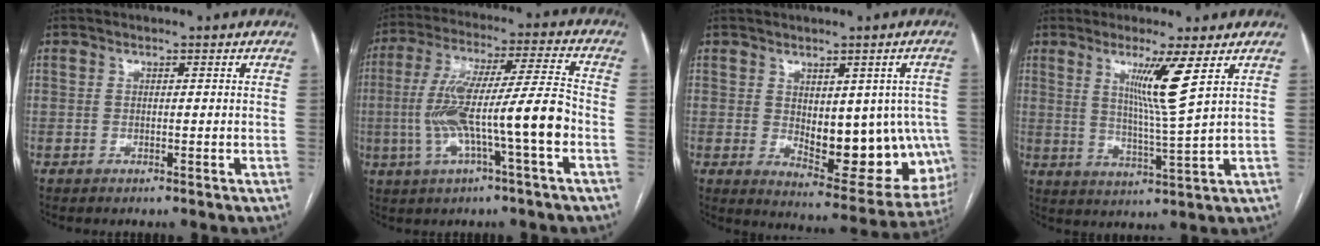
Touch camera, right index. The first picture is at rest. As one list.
[{"total": 14.0, "force": [-3.3, 0.3, 13.6], "torque": [-0.262, 0.020, -0.058]}, {"total": 14.7, "force": [-1.0, 7.0, 12.9], "torque": [-0.140, 0.000, 0.009]}, {"total": 7.6, "force": [3.4, -1.8, 6.6], "torque": [-0.117, -0.021, 0.063]}]